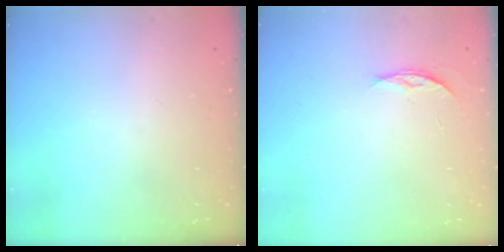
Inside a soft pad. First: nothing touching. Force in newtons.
{"total": 3.5, "press": 3.5, "slide": 0.4}